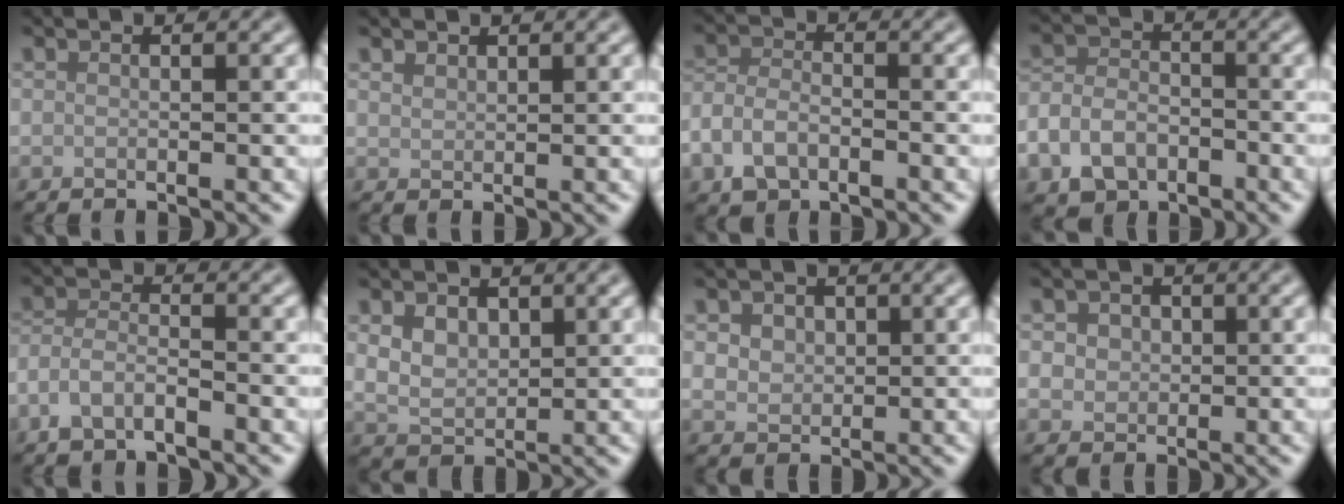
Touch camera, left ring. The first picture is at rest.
{"total": 1.1, "force": [1.0, 0.5, 0.2], "torque": [-0.005, -0.001, 0.022]}
{"total": 3.6, "force": [-1.8, 2.2, 2.2], "torque": [-0.047, -0.002, -0.043]}
{"total": 5.5, "force": [-2.9, 3.8, 2.7], "torque": [-0.053, -0.005, -0.060]}
{"total": 3.1, "force": [-2.0, 1.2, 2.1], "torque": [-0.043, 0.006, -0.046]}
{"total": 2.9, "force": [1.1, 2.0, 1.9], "torque": [-0.041, -0.004, 0.022]}
{"total": 3.2, "force": [1.1, 2.5, 1.7], "torque": [-0.039, 0.007, 0.017]}
{"total": 3.0, "force": [0.8, 2.5, 1.5], "torque": [-0.027, 0.005, 0.006]}